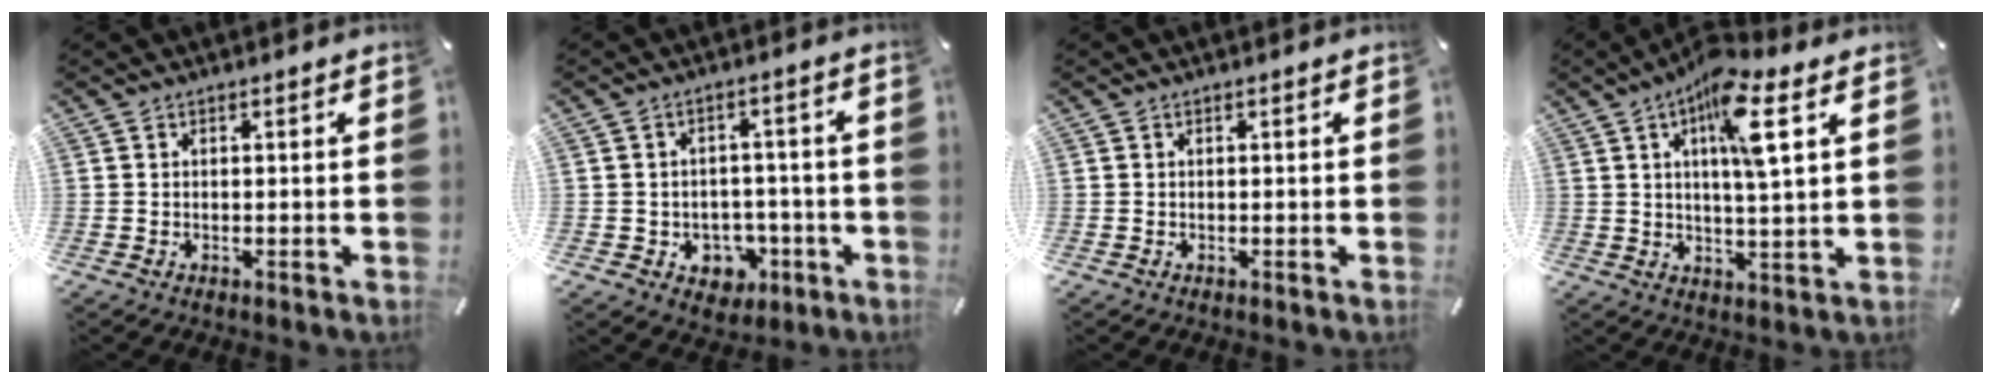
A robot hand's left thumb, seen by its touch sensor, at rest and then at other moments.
{"total": 6.3, "force": [-1.0, 5.8, 2.1], "torque": [-0.021, 0.002, -0.014]}
{"total": 0.0}
{"total": 10.8, "force": [4.5, 2.1, 9.6], "torque": [-0.169, -0.004, 0.070]}